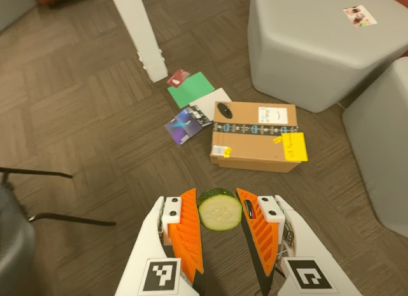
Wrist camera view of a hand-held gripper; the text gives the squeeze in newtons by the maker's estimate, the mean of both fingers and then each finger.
{"total": 10.5, "left": 10.5, "right": 10.5}